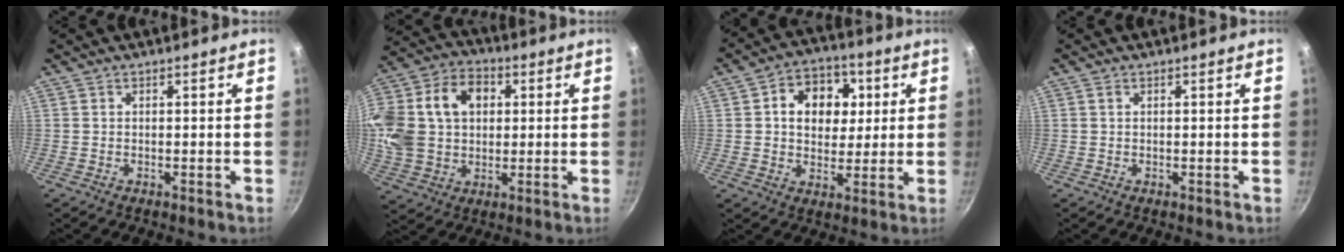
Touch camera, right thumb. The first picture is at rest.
{"total": 23.6, "force": [4.8, 17.6, 14.9], "torque": [-0.315, 0.034, 0.085]}
{"total": 12.3, "force": [2.8, 9.5, 7.2], "torque": [-0.067, 0.000, 0.035]}
{"total": 0.5, "force": [0.2, 0.4, 0.3], "torque": [-0.002, 0.000, 0.003]}